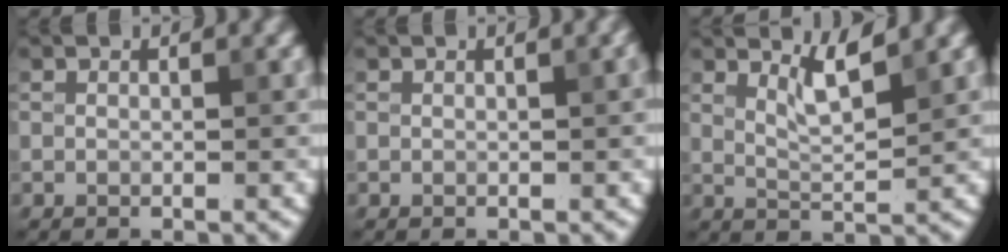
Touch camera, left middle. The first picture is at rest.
{"total": 1.1, "force": [0.2, 0.3, 1.0], "torque": [-0.009, 0.006, 0.000]}
{"total": 2.9, "force": [2.0, 0.5, 2.0], "torque": [-0.032, -0.005, 0.039]}